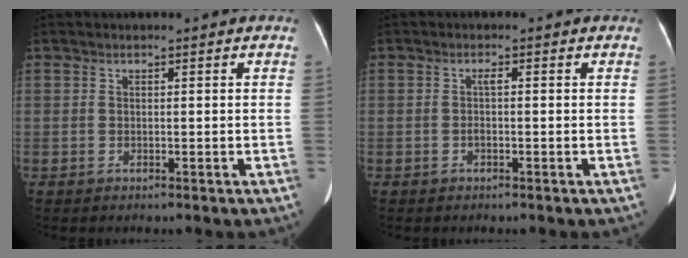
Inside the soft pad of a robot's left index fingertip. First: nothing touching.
{"total": 1.1, "force": [-0.2, 0.2, 1.1], "torque": [-0.017, 0.000, -0.003]}